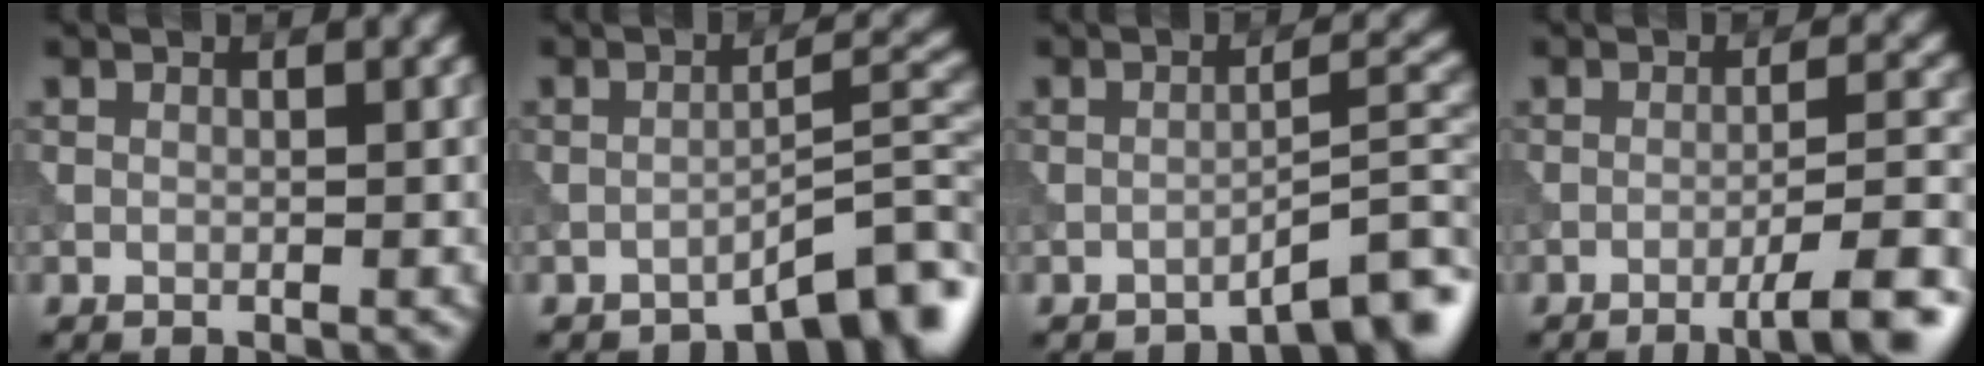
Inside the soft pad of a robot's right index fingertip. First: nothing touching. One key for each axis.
{"total": 4.9, "fx": -3.8, "fy": 0.7, "fz": 3.0, "tx": -0.032, "ty": 0.018, "tz": -0.058}
{"total": 4.1, "fx": -3.2, "fy": 0.5, "fz": 2.6, "tx": -0.029, "ty": 0.019, "tz": -0.050}
{"total": 6.5, "fx": -3.7, "fy": 1.1, "fz": 5.3, "tx": -0.068, "ty": 0.010, "tz": -0.056}